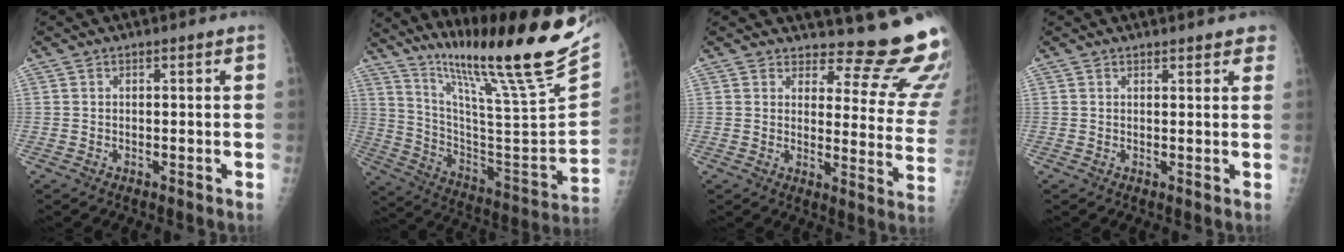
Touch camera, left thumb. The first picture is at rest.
{"total": 29.0, "force": [22.8, 0.8, 17.8], "torque": [-0.267, -0.140, 0.360]}
{"total": 15.6, "force": [14.7, 3.4, 4.1], "torque": [-0.006, -0.163, 0.156]}
{"total": 3.0, "force": [2.5, 1.2, 1.2], "torque": [0.014, -0.003, 0.022]}